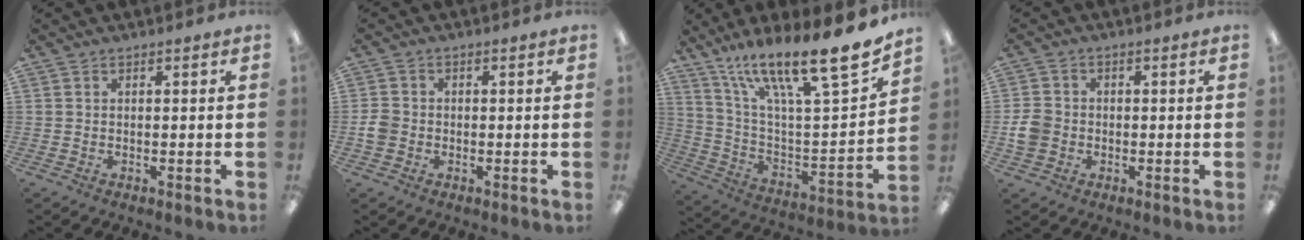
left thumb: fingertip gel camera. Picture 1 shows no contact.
{"total": 3.1, "force": [-0.7, 2.7, 1.4], "torque": [-0.021, 0.006, -0.012]}
{"total": 21.3, "force": [17.0, 3.1, 12.5], "torque": [-0.197, -0.125, 0.274]}
{"total": 4.6, "force": [-0.8, 4.1, 2.0], "torque": [-0.040, 0.008, -0.014]}